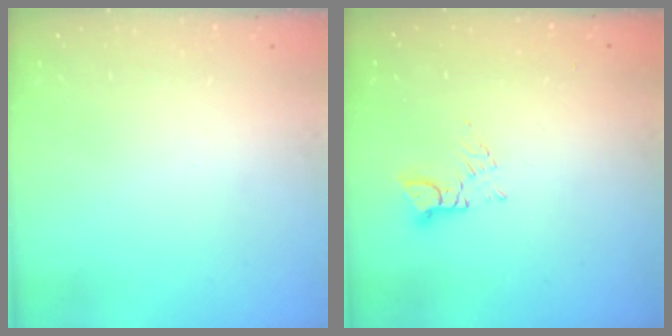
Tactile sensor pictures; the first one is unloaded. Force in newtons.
{"total": 3.0, "press": 3.0, "slide": 0.4}